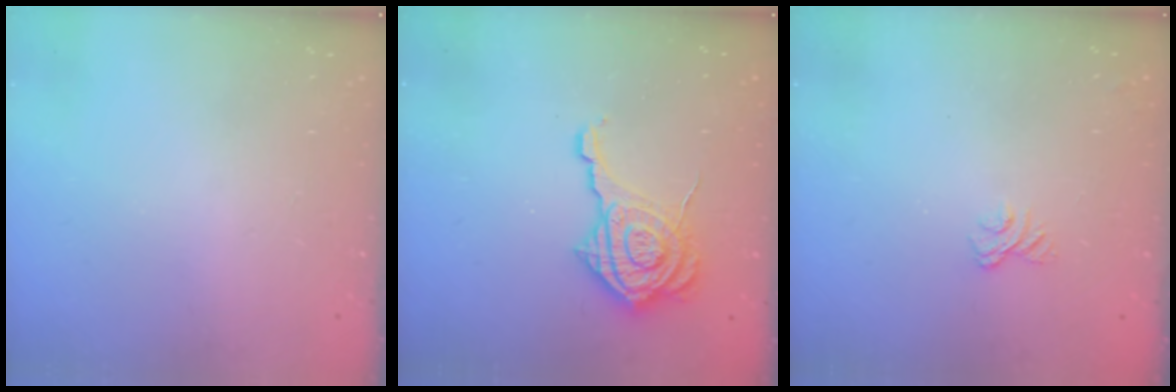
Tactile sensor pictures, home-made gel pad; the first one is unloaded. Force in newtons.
{"total": 13.6, "press": 13.5, "slide": 1.5}
{"total": 2.3, "press": 2.0, "slide": 1.2}